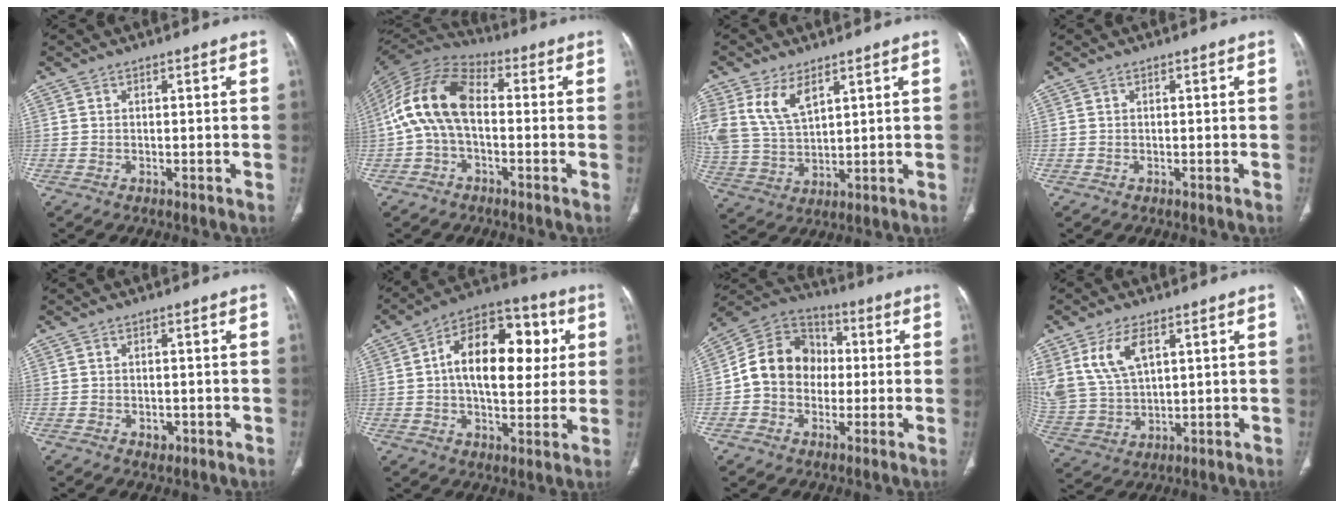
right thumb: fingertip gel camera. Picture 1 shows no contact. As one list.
[{"total": 13.4, "force": [-0.4, 7.7, 11.0], "torque": [-0.211, 0.037, -0.020]}, {"total": 9.5, "force": [5.1, 5.1, 6.3], "torque": [-0.122, -0.013, 0.115]}, {"total": 0.0}, {"total": 1.7, "force": [-0.6, 1.3, 0.9], "torque": [-0.008, 0.002, -0.004]}, {"total": 19.3, "force": [3.3, 10.9, 15.5], "torque": [-0.204, 0.018, 0.044]}, {"total": 13.2, "force": [-0.4, 11.1, 7.1], "torque": [-0.096, 0.036, -0.018]}, {"total": 11.3, "force": [5.1, 6.3, 7.9], "torque": [-0.162, -0.012, 0.117]}]